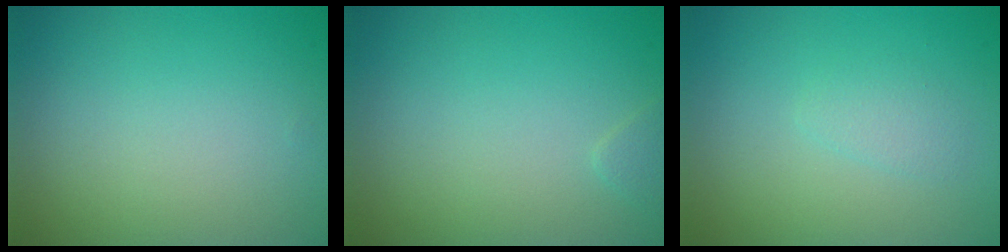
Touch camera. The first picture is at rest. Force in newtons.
{"total": 0.7, "press": 0.7, "slide": 0.0}
{"total": 1.1, "press": 1.1, "slide": 0.0}